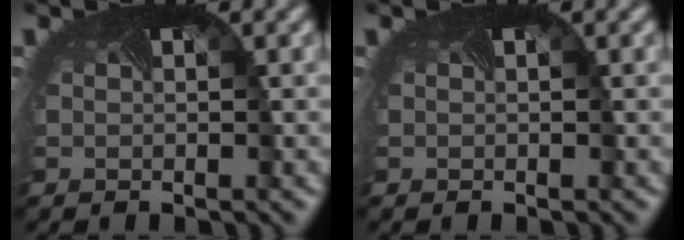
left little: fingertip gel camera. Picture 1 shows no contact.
{"total": 0.0}